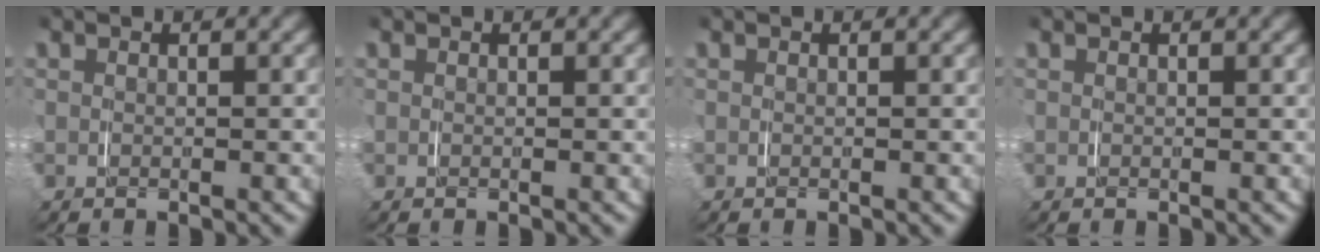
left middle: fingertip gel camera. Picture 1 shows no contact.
{"total": 0.0}
{"total": 0.0}
{"total": 0.0}